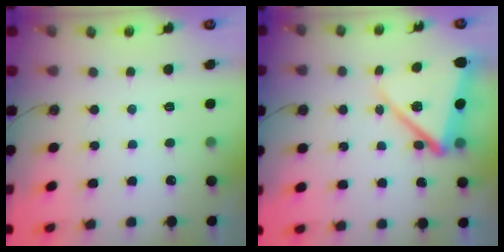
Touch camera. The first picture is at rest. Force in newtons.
{"total": 14.3, "press": 14.2, "slide": 1.6}